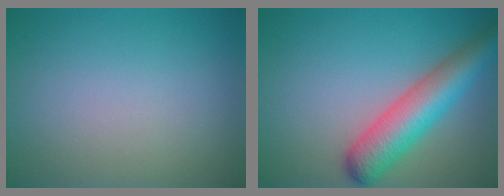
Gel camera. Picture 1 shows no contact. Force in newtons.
{"total": 6.5, "press": 6.5, "slide": 0.5}